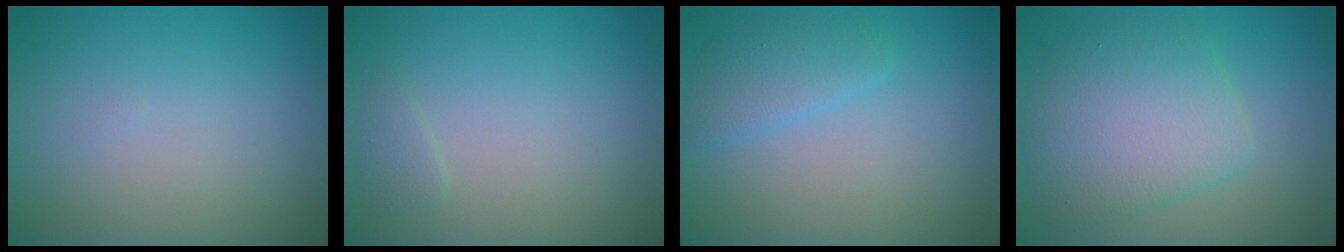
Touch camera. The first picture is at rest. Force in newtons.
{"total": 0.8, "press": 0.8, "slide": 0.1}
{"total": 2.2, "press": 2.2, "slide": 0.2}
{"total": 5.8, "press": 5.8, "slide": 0.2}